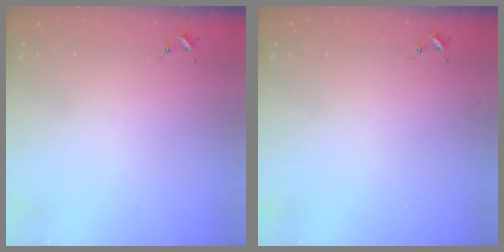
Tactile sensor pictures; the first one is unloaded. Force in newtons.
{"total": 0.0}